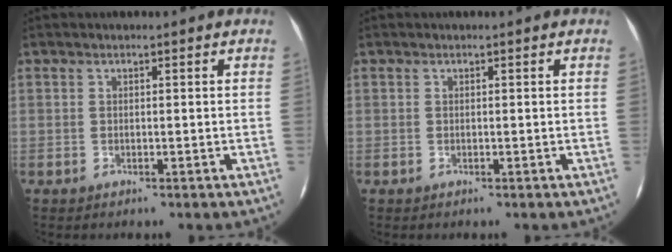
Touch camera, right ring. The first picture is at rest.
{"total": 0.0}